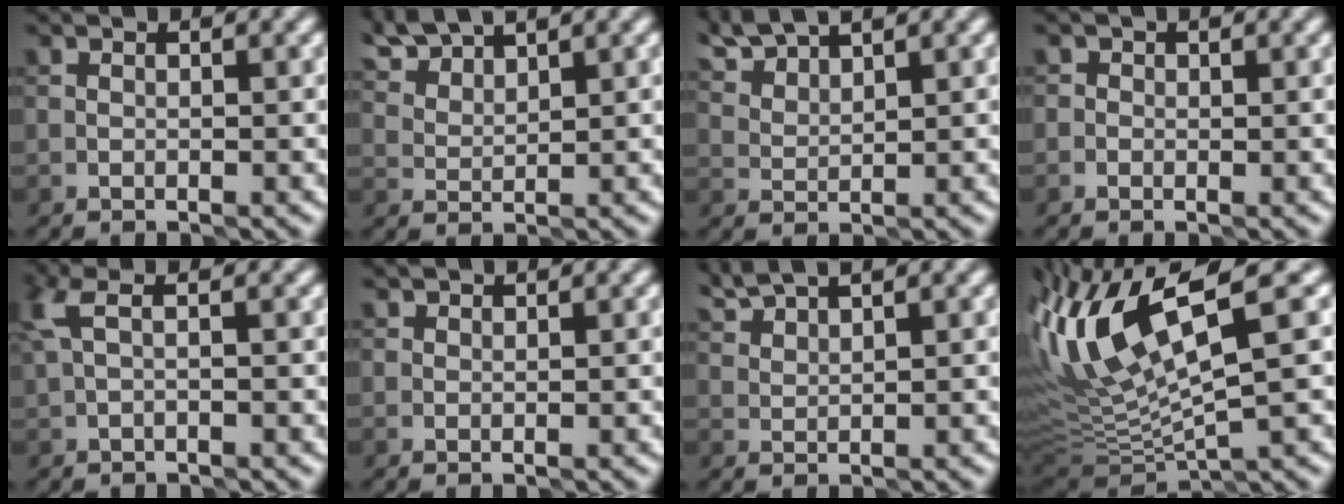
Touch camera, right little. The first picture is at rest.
{"total": 4.4, "force": [4.0, 1.0, 1.7], "torque": [-0.052, 0.002, 0.093]}
{"total": 4.0, "force": [3.7, 0.6, 1.5], "torque": [-0.047, 0.011, 0.080]}
{"total": 1.1, "force": [0.4, 0.9, 0.4], "torque": [0.006, 0.001, -0.004]}
{"total": 2.5, "force": [0.9, 0.6, 2.2], "torque": [-0.058, 0.010, 0.014]}
{"total": 0.9, "force": [0.9, 0.2, 0.2], "torque": [-0.005, 0.000, 0.016]}
{"total": 2.9, "force": [2.7, 0.0, 1.1], "torque": [-0.032, 0.013, 0.065]}
{"total": 11.7, "force": [3.9, 3.0, 10.5], "torque": [-0.225, 0.013, 0.079]}